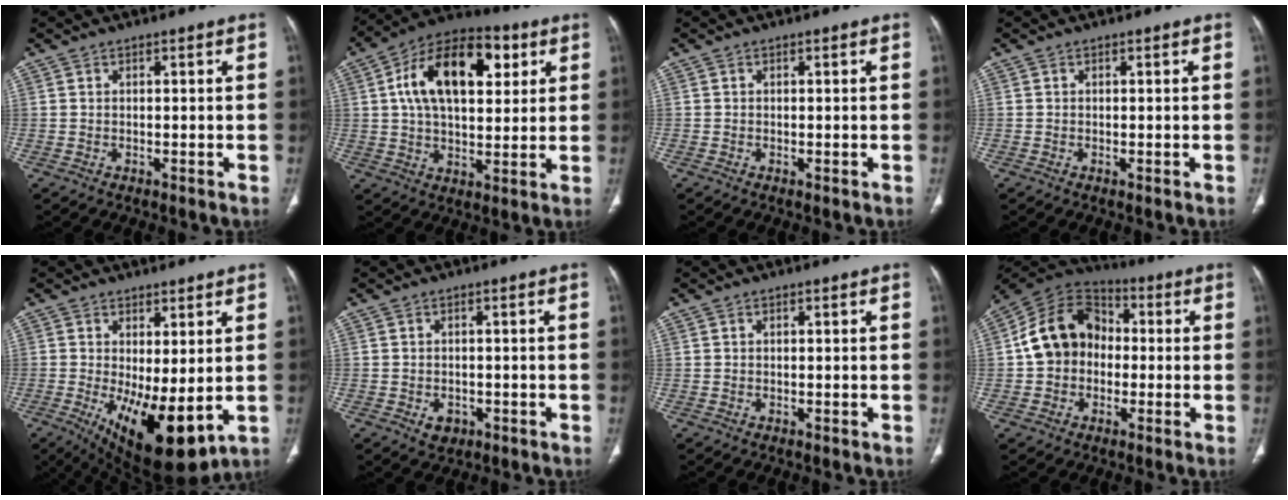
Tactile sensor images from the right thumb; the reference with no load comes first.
{"total": 19.6, "force": [5.7, 11.0, 15.2], "torque": [-0.223, 0.009, 0.085]}
{"total": 0.0}
{"total": 0.0}
{"total": 13.9, "force": [-2.1, 5.4, 12.6], "torque": [-0.202, -0.029, -0.011]}
{"total": 2.7, "force": [-1.0, 2.1, 1.4], "torque": [-0.012, 0.003, -0.007]}
{"total": 0.0}
{"total": 13.9, "force": [-0.1, 11.2, 8.1], "torque": [-0.123, 0.037, -0.016]}